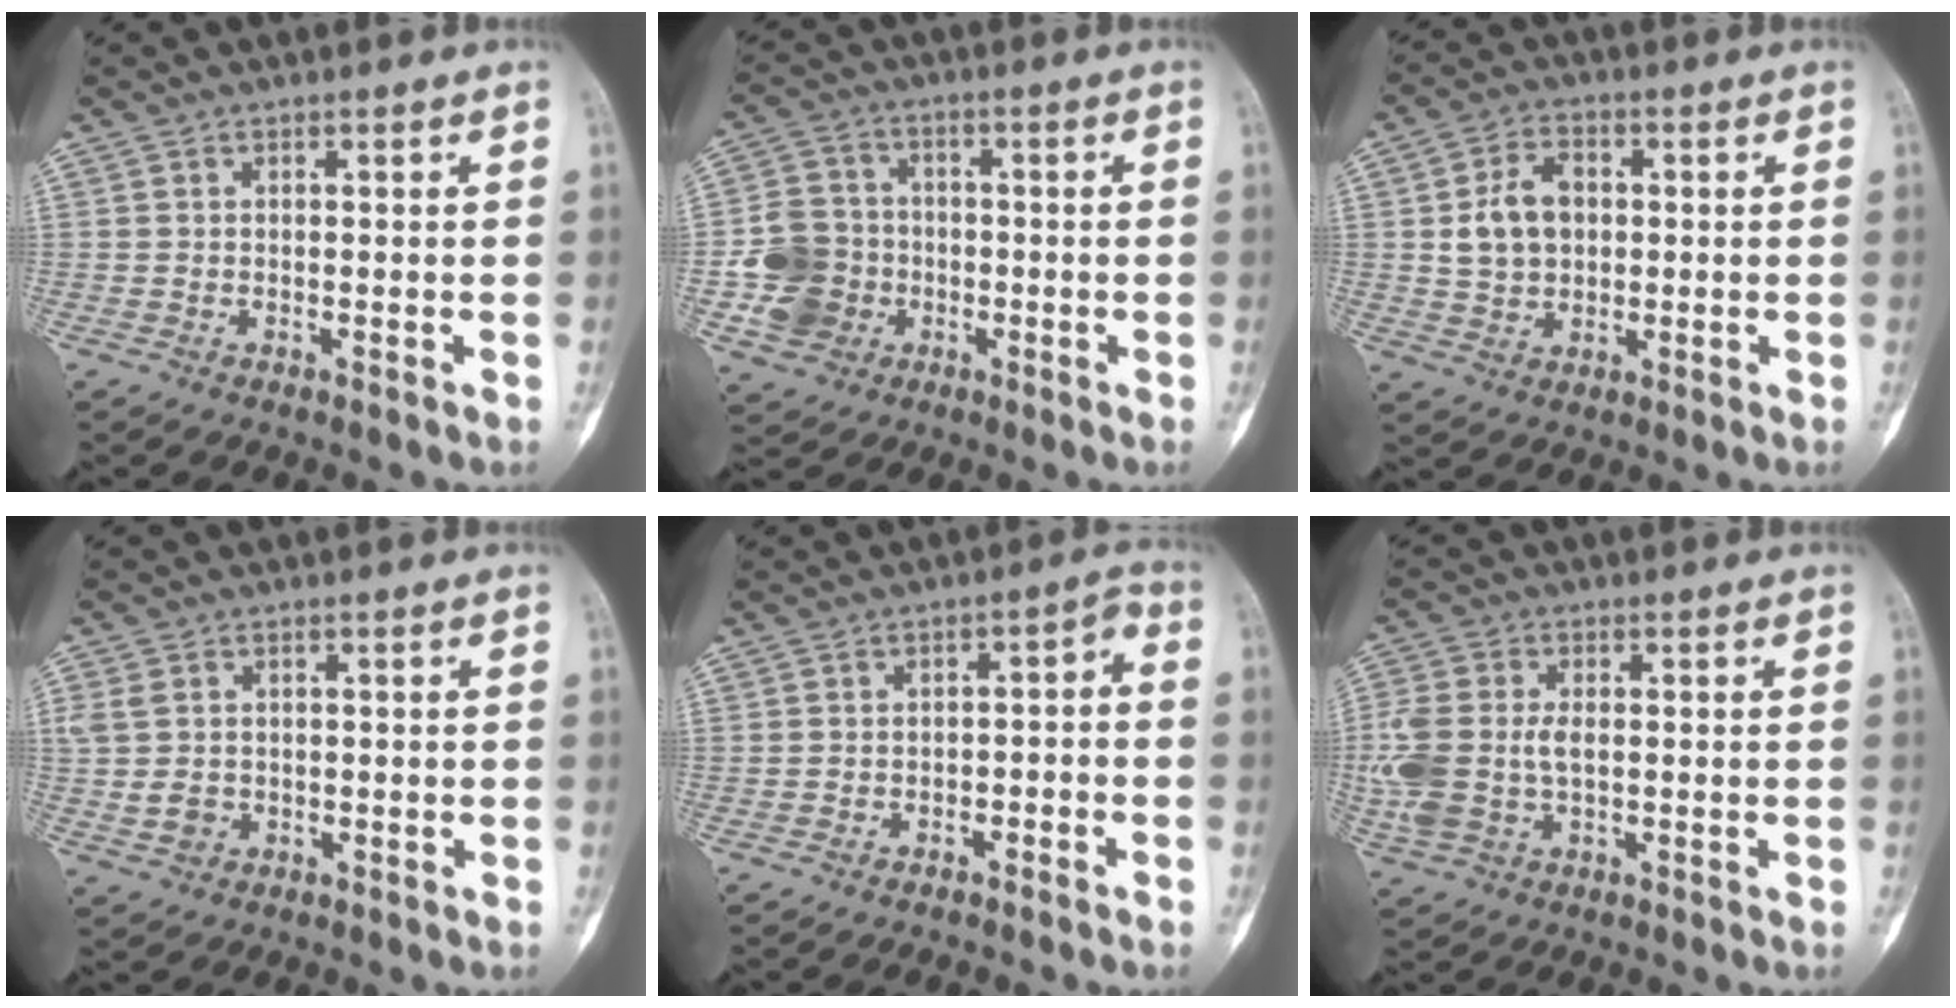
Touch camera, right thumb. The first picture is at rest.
{"total": 10.2, "force": [-2.5, 9.1, 4.0], "torque": [-0.056, 0.016, -0.048]}
{"total": 8.4, "force": [1.0, 6.3, 5.5], "torque": [-0.075, 0.007, 0.018]}
{"total": 4.7, "force": [0.0, 3.9, 2.7], "torque": [-0.050, 0.004, 0.007]}
{"total": 4.4, "force": [-2.6, 2.7, 2.4], "torque": [-0.031, 0.048, -0.038]}
{"total": 12.2, "force": [-0.7, 8.0, 9.2], "torque": [-0.240, 0.006, -0.008]}